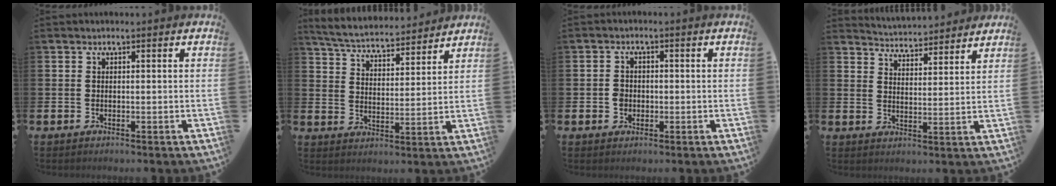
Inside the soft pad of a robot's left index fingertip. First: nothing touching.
{"total": 5.4, "force": [5.3, 0.8, 0.8], "torque": [-0.041, -0.037, 0.091]}
{"total": 2.0, "force": [-0.4, 1.8, 0.8], "torque": [-0.006, 0.003, -0.013]}
{"total": 4.7, "force": [4.7, 0.4, -0.3], "torque": [-0.006, -0.038, 0.081]}